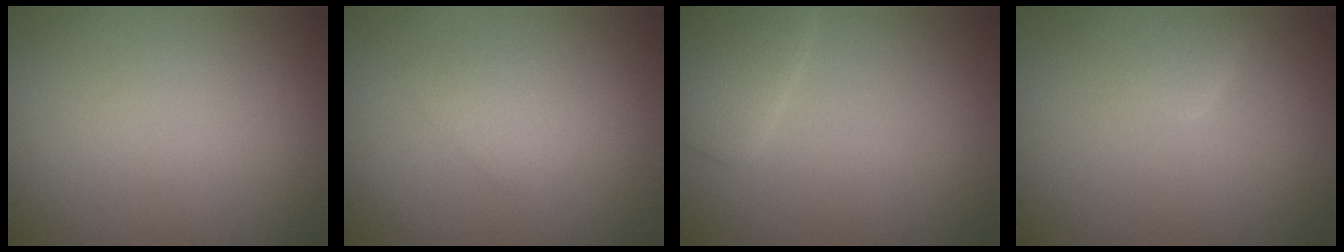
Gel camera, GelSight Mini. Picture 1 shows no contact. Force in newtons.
{"total": 1.6, "press": 1.6, "slide": 0.0}
{"total": 2.9, "press": 2.9, "slide": 0.2}
{"total": 2.4, "press": 2.3, "slide": 0.2}